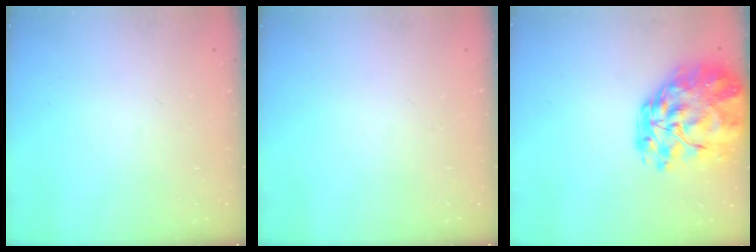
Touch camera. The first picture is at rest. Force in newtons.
{"total": 0.0}
{"total": 18.7, "press": 17.7, "slide": 6.1}